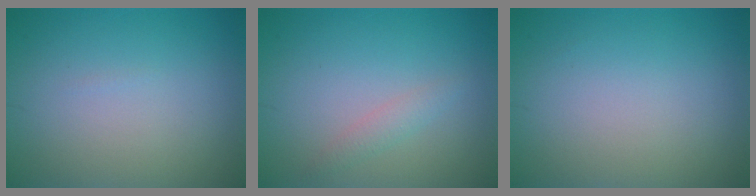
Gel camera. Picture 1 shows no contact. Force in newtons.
{"total": 1.2, "press": 1.2, "slide": 0.0}
{"total": 0.0}